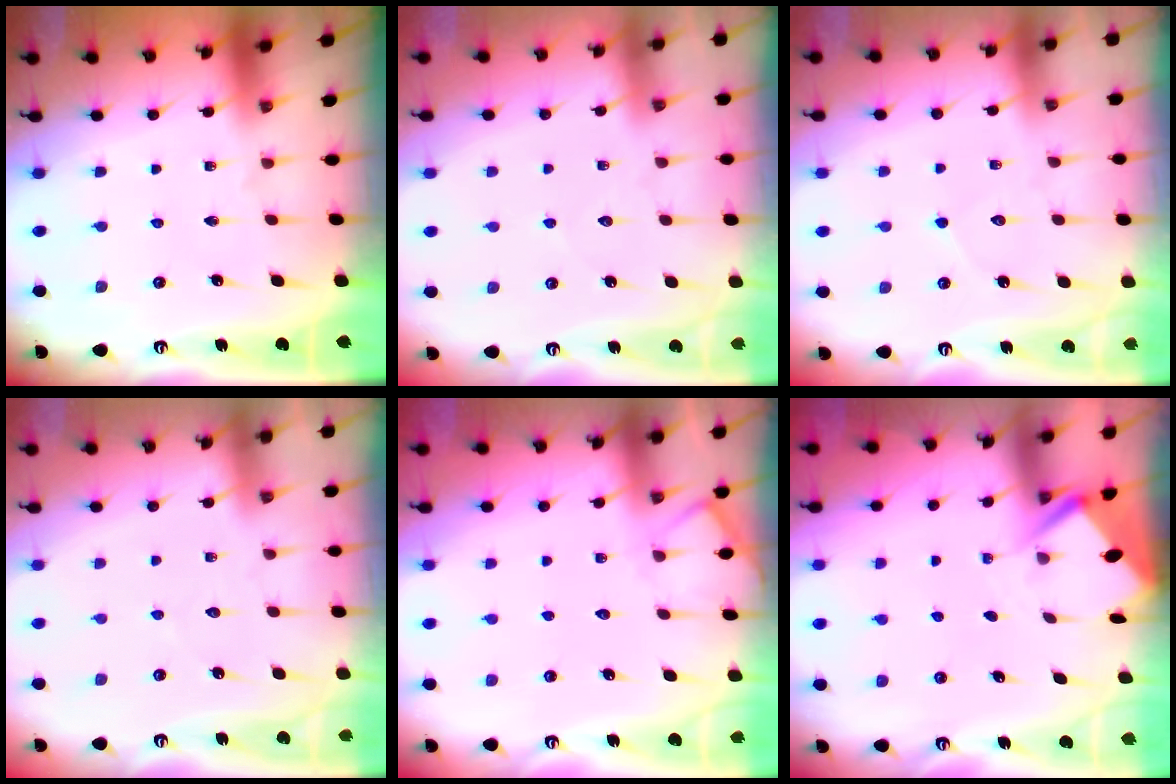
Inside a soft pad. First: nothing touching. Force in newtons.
{"total": 4.2, "press": 4.1, "slide": 0.5}
{"total": 4.3, "press": 4.3, "slide": 0.4}
{"total": 3.0, "press": 2.9, "slide": 0.3}
{"total": 4.7, "press": 4.7, "slide": 0.6}
{"total": 2.8, "press": 2.8, "slide": 0.4}